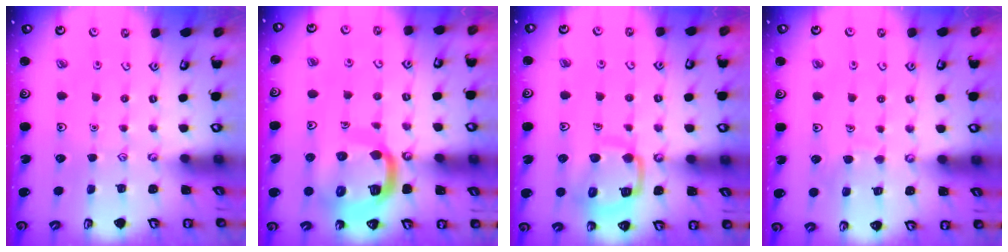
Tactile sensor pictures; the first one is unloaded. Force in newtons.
{"total": 15.6, "press": 15.5, "slide": 1.7}
{"total": 12.6, "press": 12.5, "slide": 1.4}
{"total": 5.6, "press": 5.5, "slide": 0.5}